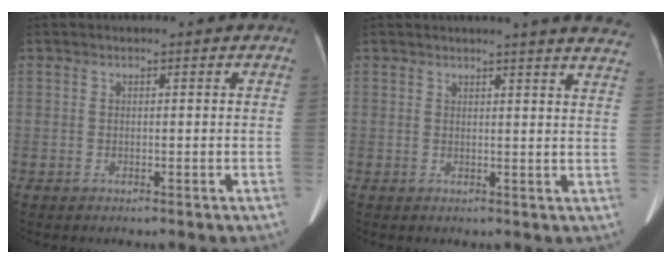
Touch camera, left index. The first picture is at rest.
{"total": 14.4, "force": [13.3, 0.3, 5.6], "torque": [-0.062, -0.037, 0.134]}